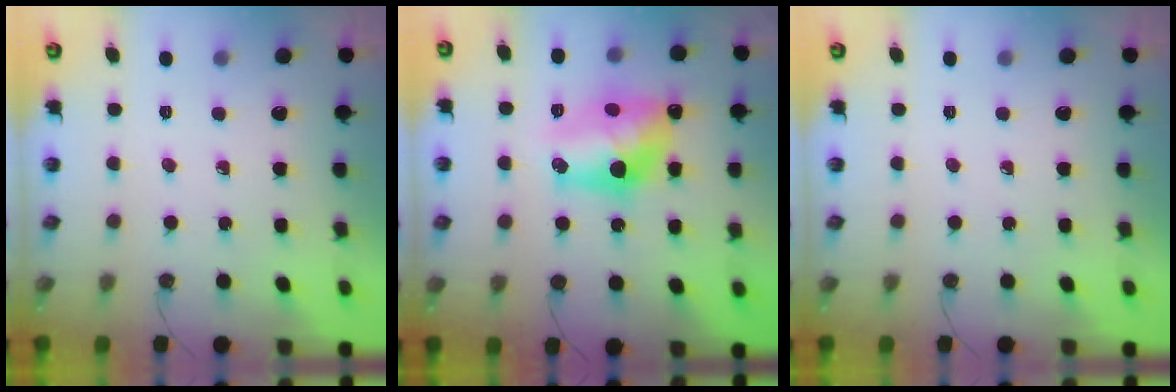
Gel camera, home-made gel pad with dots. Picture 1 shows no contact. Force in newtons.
{"total": 14.5, "press": 14.5, "slide": 0.9}
{"total": 0.0}